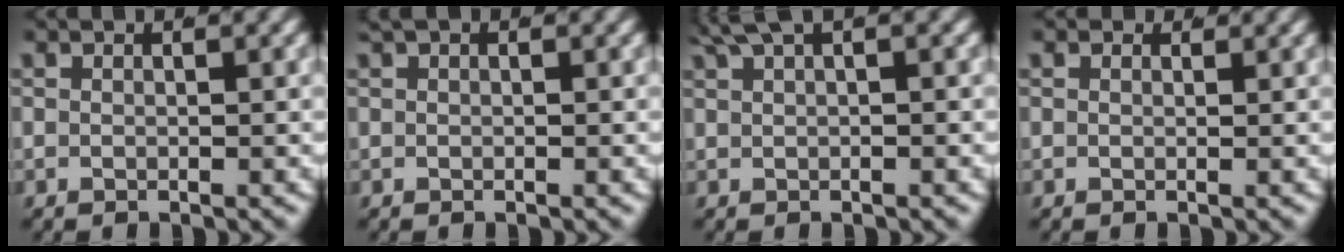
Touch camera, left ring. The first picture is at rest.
{"total": 0.5, "force": [0.4, -0.3, 0.2], "torque": [-0.006, 0.000, 0.008]}
{"total": 2.8, "force": [2.1, 0.5, 1.8], "torque": [-0.027, 0.011, 0.035]}
{"total": 0.7, "force": [0.6, 0.4, 0.2], "torque": [-0.001, -0.004, 0.010]}